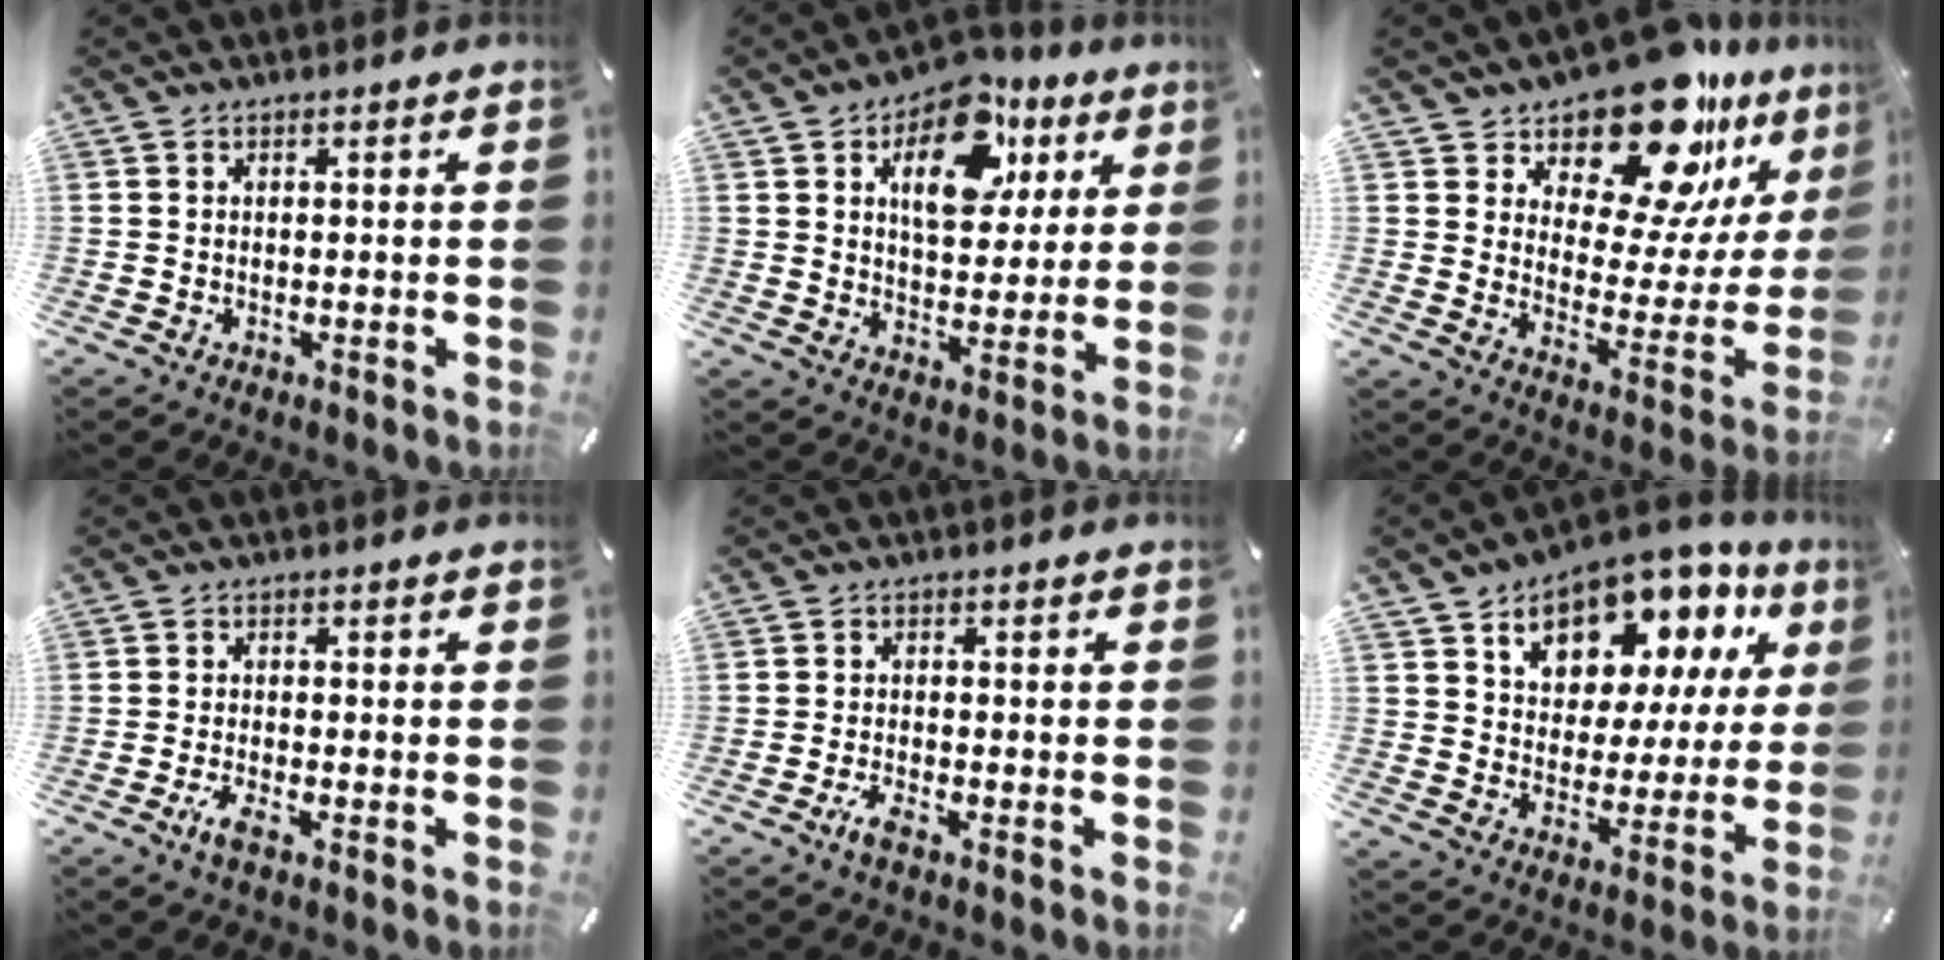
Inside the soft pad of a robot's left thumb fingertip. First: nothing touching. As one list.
[{"total": 15.1, "force": [6.8, 9.8, 9.4], "torque": [-0.117, -0.027, 0.114]}, {"total": 19.5, "force": [16.1, 7.4, 8.3], "torque": [-0.122, -0.140, 0.271]}, {"total": 3.0, "force": [-1.7, 0.8, 2.4], "torque": [-0.052, -0.001, -0.033]}, {"total": 2.8, "force": [-1.8, 0.7, 2.0], "torque": [-0.047, 0.000, -0.037]}, {"total": 13.5, "force": [8.5, 8.6, 5.8], "torque": [-0.091, -0.061, 0.146]}]